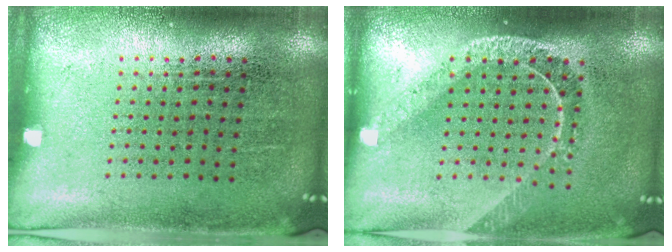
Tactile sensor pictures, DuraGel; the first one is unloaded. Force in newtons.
{"total": 1.7, "press": 1.4, "slide": 1.0}